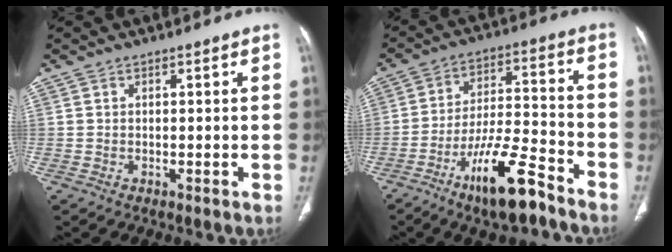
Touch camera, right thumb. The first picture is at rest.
{"total": 14.5, "force": [-9.6, 3.7, 10.2], "torque": [-0.181, 0.067, -0.167]}